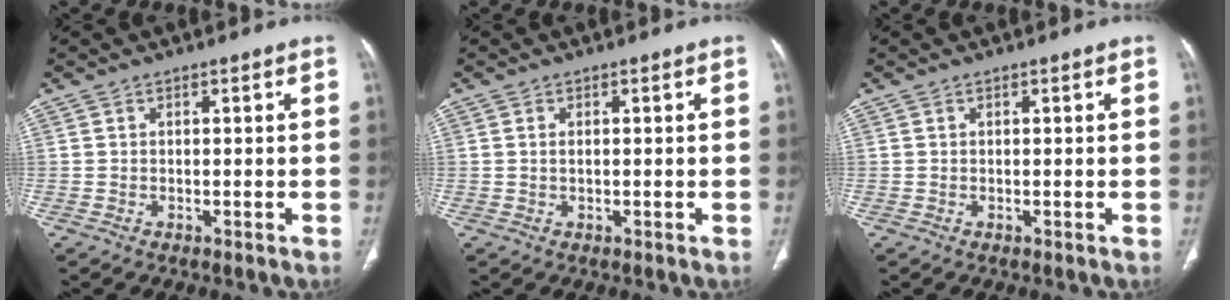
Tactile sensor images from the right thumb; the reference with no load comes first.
{"total": 0.7, "force": [0.2, 0.3, 0.6], "torque": [-0.016, 0.002, 0.006]}
{"total": 0.0}